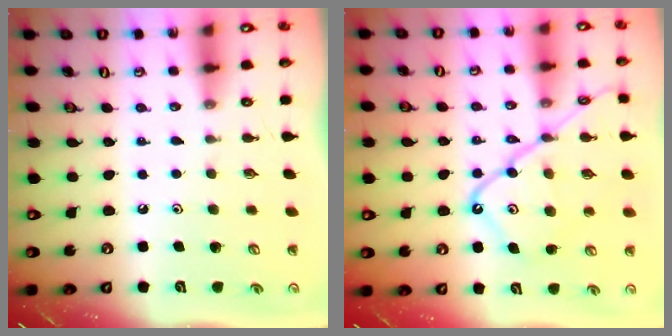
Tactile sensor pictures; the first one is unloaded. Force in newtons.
{"total": 16.6, "press": 16.6, "slide": 1.5}